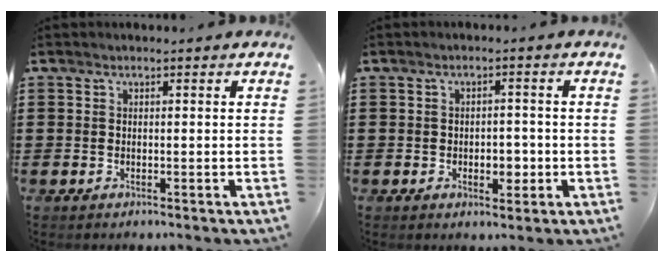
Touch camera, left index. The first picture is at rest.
{"total": 3.3, "force": [-1.0, 1.9, 2.5], "torque": [-0.040, 0.002, -0.022]}